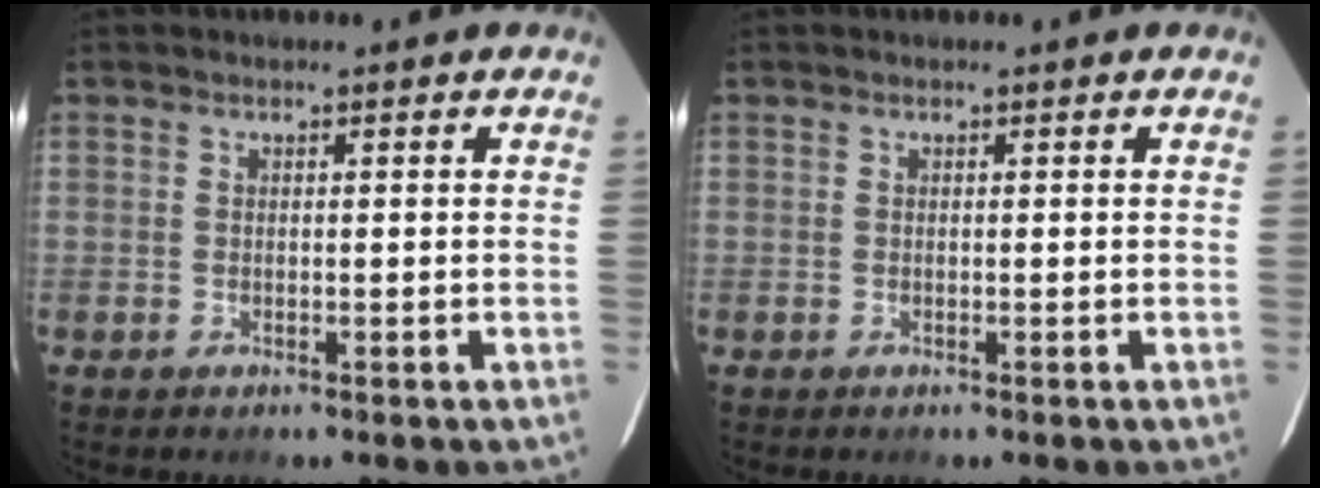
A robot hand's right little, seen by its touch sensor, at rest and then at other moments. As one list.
[{"total": 0.0}]